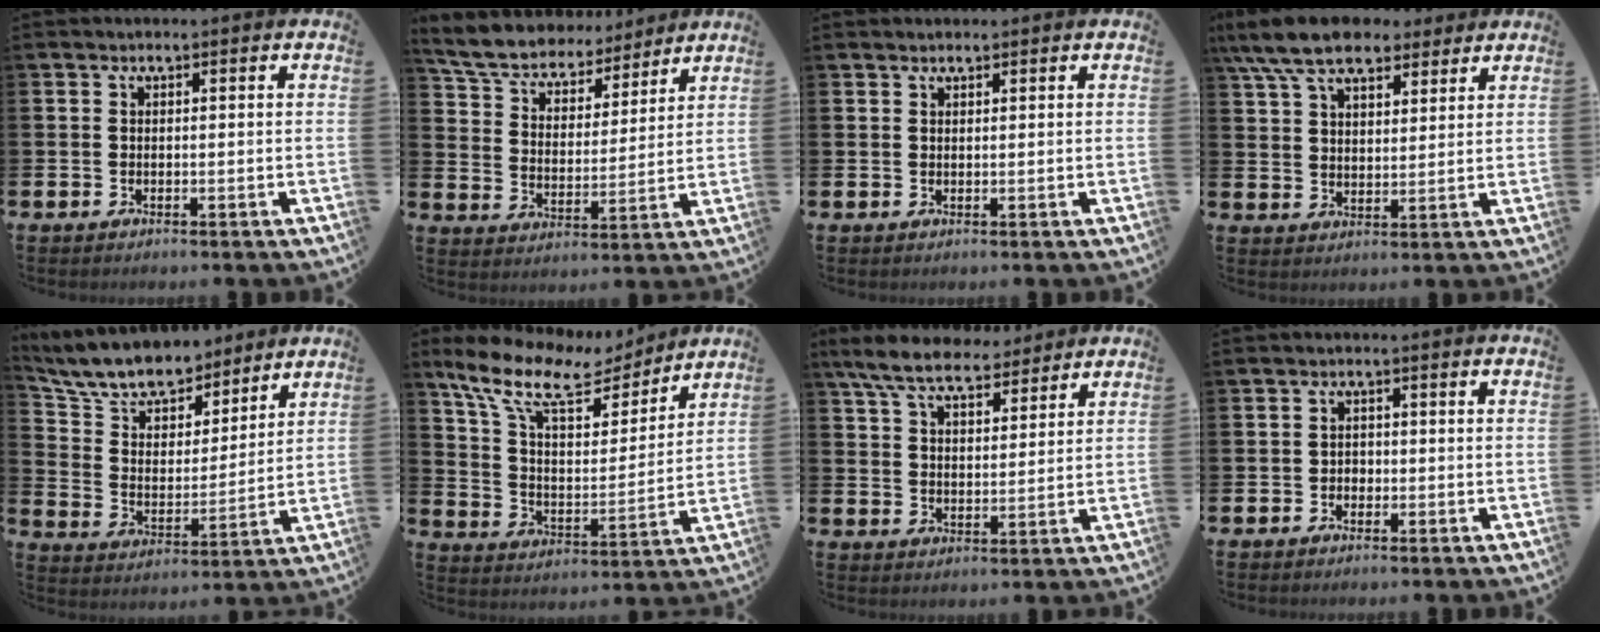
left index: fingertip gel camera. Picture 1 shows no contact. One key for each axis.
{"total": 7.1, "fx": 6.7, "fy": 1.9, "fz": 0.9, "tx": -0.059, "ty": -0.049, "tz": 0.119}
{"total": 0.7, "fx": 0.7, "fy": 0.1, "fz": -0.2, "tx": 0.013, "ty": -0.002, "tz": 0.010}
{"total": 9.7, "fx": 8.2, "fy": 3.5, "fz": 3.7, "tx": -0.087, "ty": -0.027, "tz": 0.151}
{"total": 9.0, "fx": 8.2, "fy": 3.3, "fz": 1.7, "tx": -0.086, "ty": -0.054, "tz": 0.149}
{"total": 11.2, "fx": 9.1, "fy": 4.0, "fz": 5.2, "tx": -0.140, "ty": -0.053, "tz": 0.155}
{"total": 7.5, "fx": 6.8, "fy": 2.0, "fz": 2.4, "tx": -0.068, "ty": -0.028, "tz": 0.123}
{"total": 1.3, "fx": -0.9, "fy": 1.0, "fz": 0.0, "tx": 0.000, "ty": 0.002, "tz": -0.020}